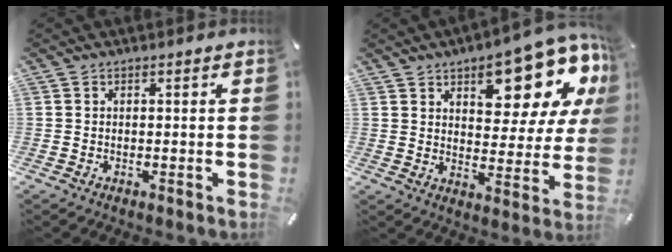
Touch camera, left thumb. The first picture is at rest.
{"total": 16.5, "force": [10.6, 7.4, 10.2], "torque": [-0.123, -0.075, 0.177]}